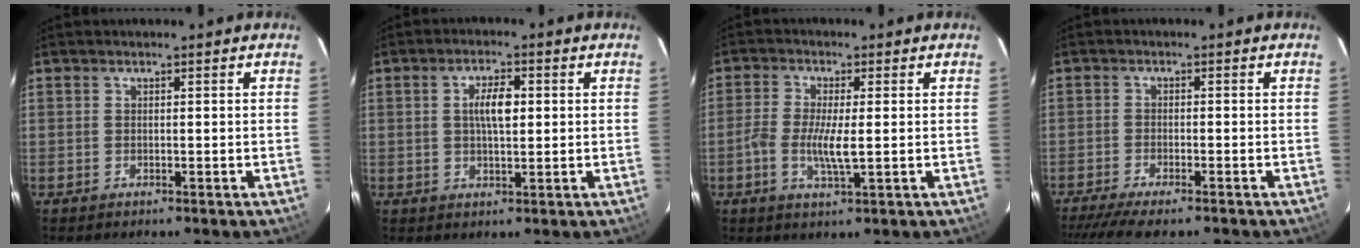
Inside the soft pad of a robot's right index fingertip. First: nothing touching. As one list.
[{"total": 5.1, "force": [0.8, 1.9, 4.6], "torque": [-0.082, 0.008, 0.017]}, {"total": 5.7, "force": [-0.9, 1.2, 5.5], "torque": [-0.116, -0.004, -0.021]}, {"total": 9.4, "force": [-8.0, 1.2, 4.8], "torque": [-0.115, -0.032, -0.137]}]